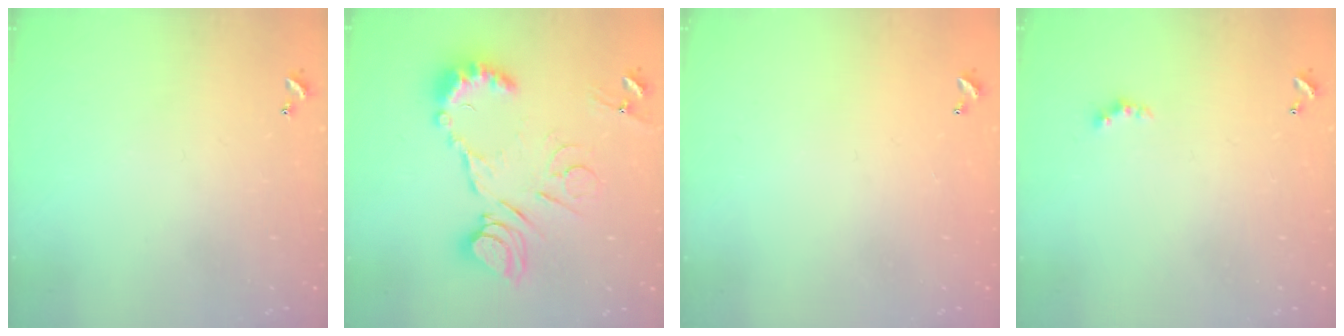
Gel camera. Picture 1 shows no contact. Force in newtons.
{"total": 15.6, "press": 15.5, "slide": 1.7}
{"total": 2.8, "press": 2.8, "slide": 0.1}
{"total": 1.6, "press": 1.6, "slide": 0.4}